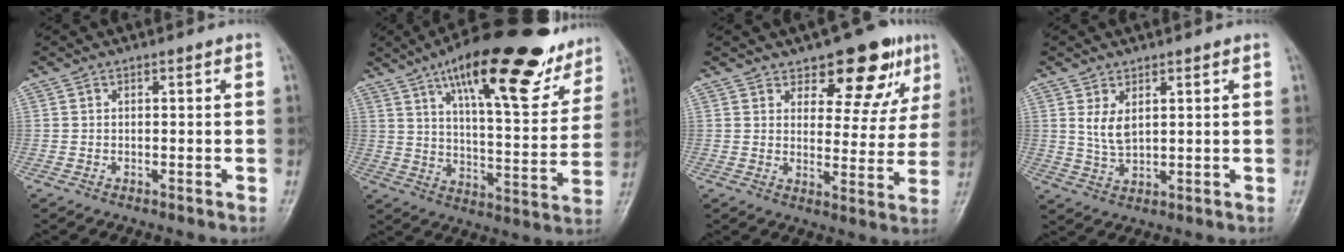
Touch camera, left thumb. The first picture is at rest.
{"total": 26.1, "force": [16.3, 8.5, 18.5], "torque": [-0.231, -0.042, 0.245]}
{"total": 12.5, "force": [7.9, 6.2, 7.6], "torque": [-0.043, -0.041, 0.108]}
{"total": 4.3, "force": [1.6, 2.4, 3.2], "torque": [-0.054, -0.014, 0.038]}